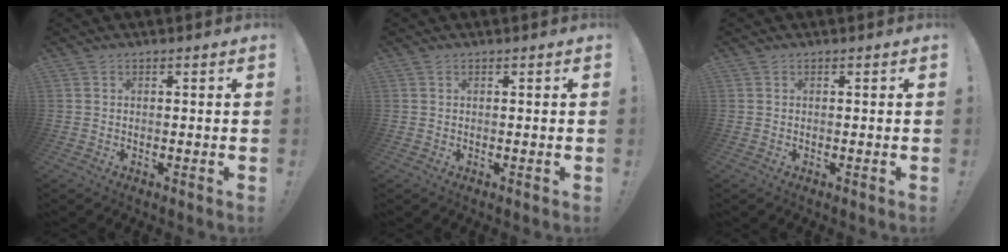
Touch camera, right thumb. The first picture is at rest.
{"total": 0.0}
{"total": 0.0}